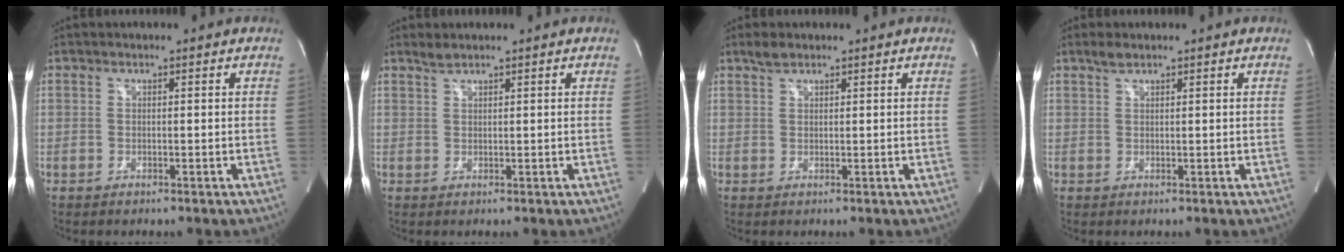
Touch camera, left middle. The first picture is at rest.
{"total": 1.2, "force": [1.1, -0.1, 0.4], "torque": [-0.011, 0.003, 0.028]}
{"total": 1.8, "force": [1.5, 0.6, 0.8], "torque": [-0.022, 0.007, 0.032]}
{"total": 1.4, "force": [1.2, 0.3, 0.7], "torque": [-0.021, 0.004, 0.029]}